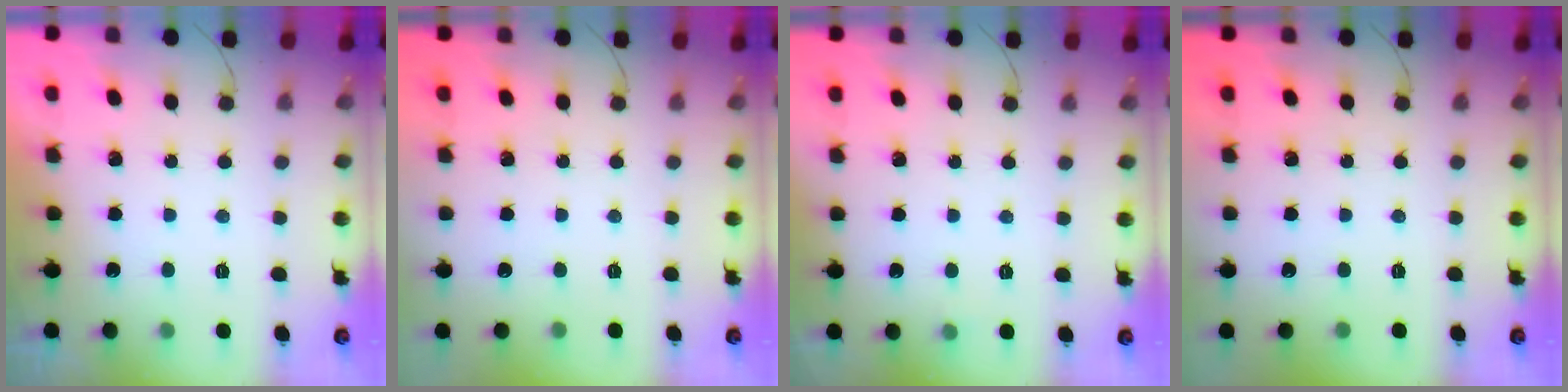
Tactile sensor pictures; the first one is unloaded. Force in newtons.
{"total": 0.0}
{"total": 2.7, "press": 2.0, "slide": 1.8}
{"total": 0.0}